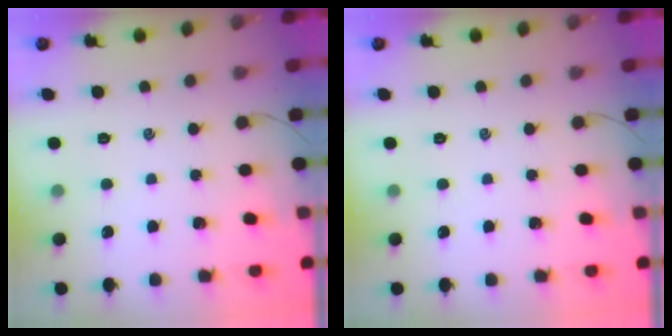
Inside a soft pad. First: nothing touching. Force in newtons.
{"total": 0.0}